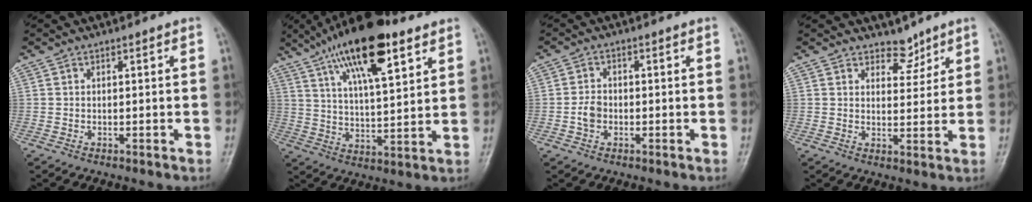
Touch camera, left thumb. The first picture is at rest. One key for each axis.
{"total": 18.3, "fx": 10.3, "fy": 6.0, "fz": 13.9, "tx": -0.215, "ty": -0.024, "tz": 0.176}
{"total": 3.1, "fx": -0.8, "fy": 2.3, "fz": 1.9, "tx": -0.031, "ty": 0.009, "tz": -0.020}
{"total": 4.0, "fx": 3.3, "fy": 2.2, "fz": 0.8, "tx": 0.014, "ty": -0.025, "tz": 0.052}